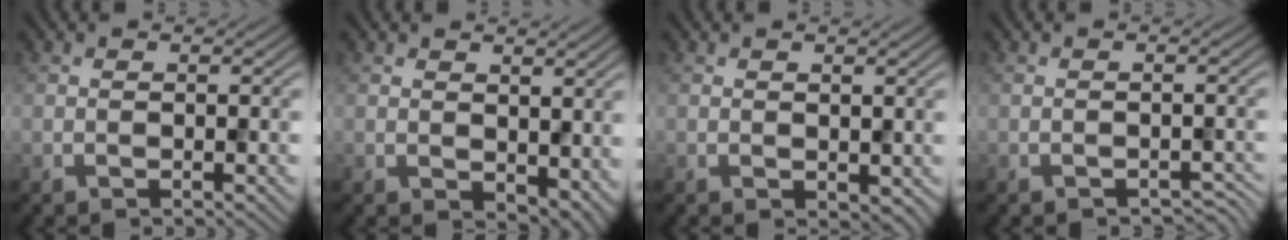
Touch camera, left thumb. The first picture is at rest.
{"total": 4.3, "force": [1.3, 2.9, 3.0], "torque": [-0.055, -0.018, 0.031]}
{"total": 1.1, "force": [0.3, 0.8, 0.7], "torque": [-0.013, -0.006, 0.010]}
{"total": 1.3, "force": [-1.2, 0.4, 0.4], "torque": [-0.003, -0.003, -0.014]}